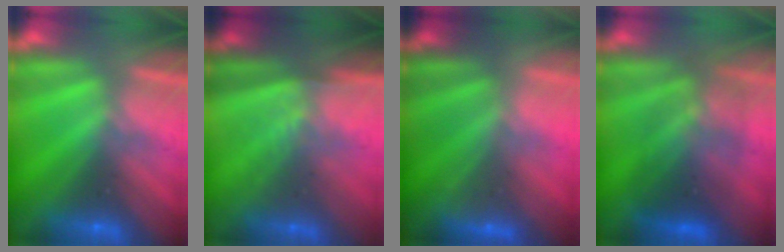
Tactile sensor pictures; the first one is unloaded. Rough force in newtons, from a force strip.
{"total": 1.3}
{"total": 1.9}
{"total": 3.6}